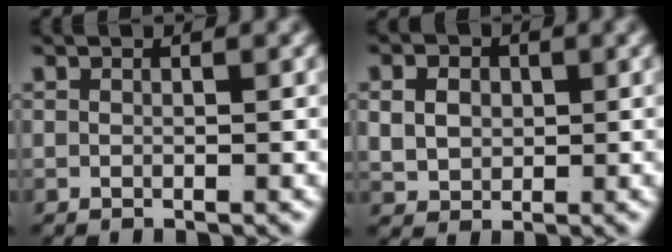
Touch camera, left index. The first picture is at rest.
{"total": 3.4, "force": [0.5, 2.9, 1.8], "torque": [-0.041, -0.015, 0.021]}